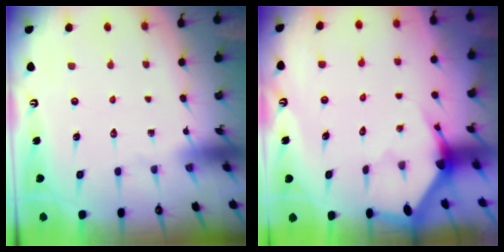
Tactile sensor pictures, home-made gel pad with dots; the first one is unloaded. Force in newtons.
{"total": 3.1, "press": 3.1, "slide": 0.1}